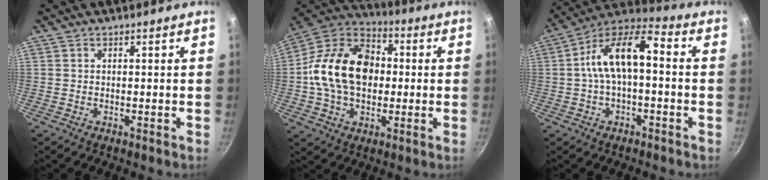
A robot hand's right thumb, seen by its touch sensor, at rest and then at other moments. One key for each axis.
{"total": 19.7, "fx": 0.3, "fy": 14.3, "fz": 13.6, "tx": -0.203, "ty": 0.033, "tz": -0.008}
{"total": 13.7, "fx": 0.2, "fy": 6.5, "fz": 12.1, "tx": -0.201, "ty": 0.049, "tz": -0.011}